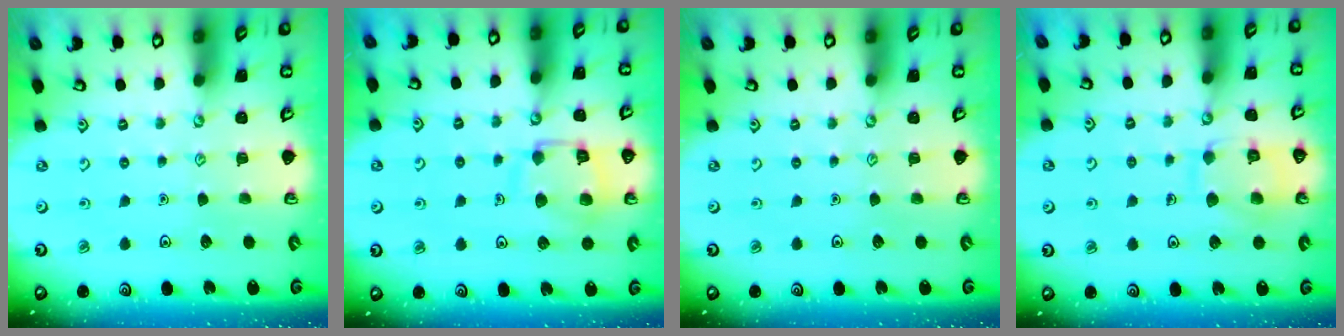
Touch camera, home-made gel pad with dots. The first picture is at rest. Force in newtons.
{"total": 12.4, "press": 12.4, "slide": 1.4}
{"total": 0.0}
{"total": 11.0, "press": 11.0, "slide": 0.9}